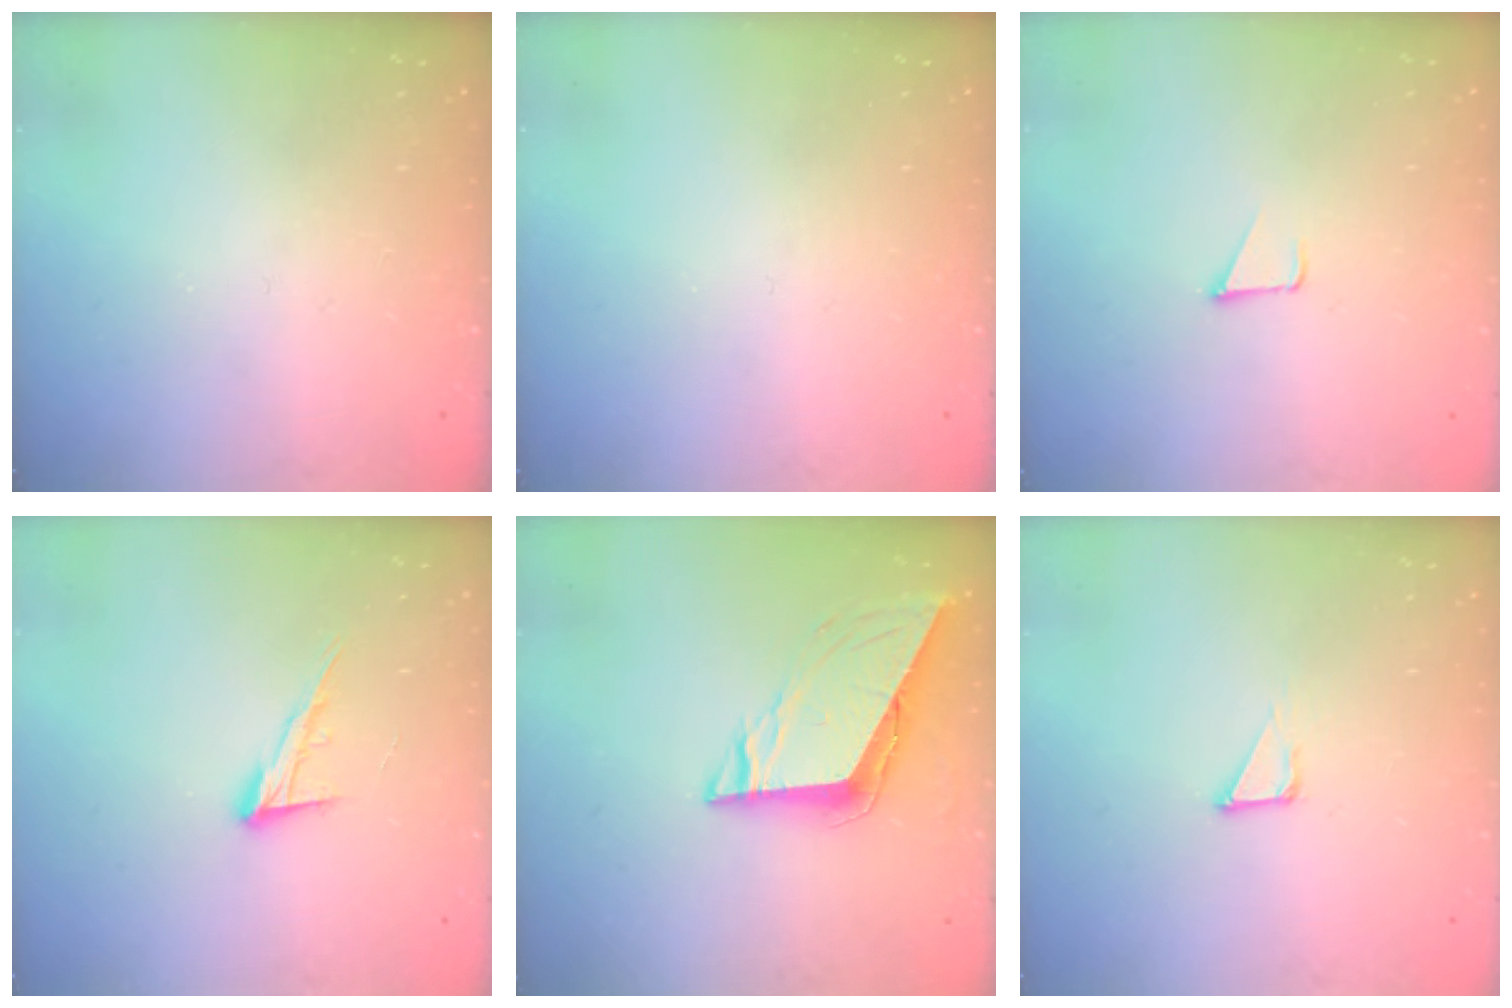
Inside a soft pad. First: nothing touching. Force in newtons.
{"total": 0.0}
{"total": 1.2, "press": 1.2, "slide": 0.1}
{"total": 10.6, "press": 10.5, "slide": 1.6}
{"total": 8.1, "press": 8.1, "slide": 0.3}
{"total": 3.1, "press": 3.1, "slide": 0.2}